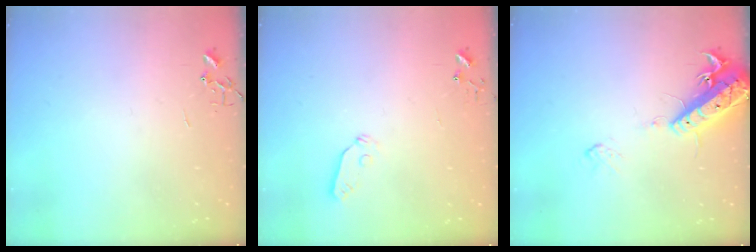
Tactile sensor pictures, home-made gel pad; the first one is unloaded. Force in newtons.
{"total": 4.3, "press": 4.3, "slide": 0.3}
{"total": 15.1, "press": 14.7, "slide": 3.5}